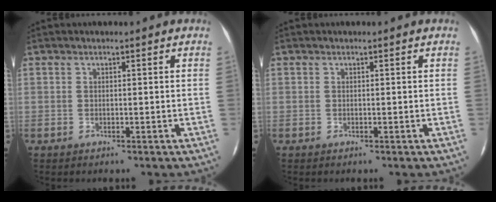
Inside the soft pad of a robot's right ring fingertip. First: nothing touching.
{"total": 0.0}